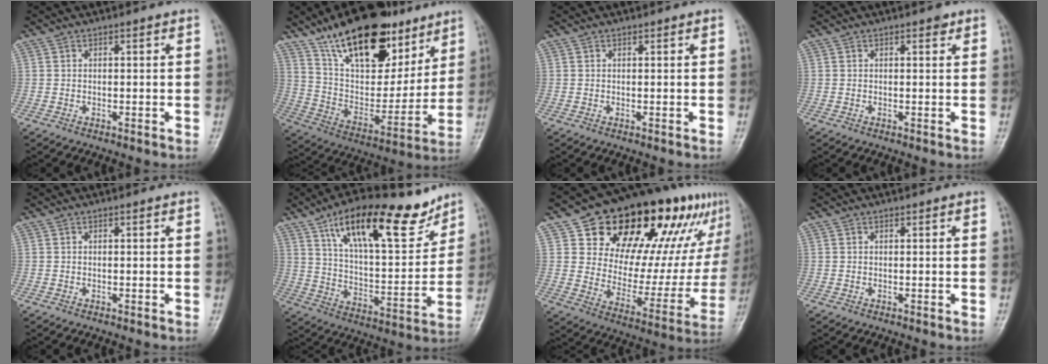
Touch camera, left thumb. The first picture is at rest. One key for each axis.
{"total": 25.7, "fx": 16.3, "fy": 12.3, "fz": 15.5, "tx": -0.208, "ty": -0.050, "tz": 0.278}
{"total": 0.0}
{"total": 1.0, "fx": 0.6, "fy": 0.5, "fz": 0.6, "tx": -0.001, "ty": -0.002, "tz": 0.005}
{"total": 0.0}
{"total": 22.6, "fx": 14.1, "fy": 8.3, "fz": 15.6, "tx": -0.210, "ty": -0.054, "tz": 0.236}
{"total": 30.1, "fx": 16.7, "fy": 15.5, "fz": 19.7, "tx": -0.241, "ty": -0.022, "tz": 0.256}
{"total": 0.0}